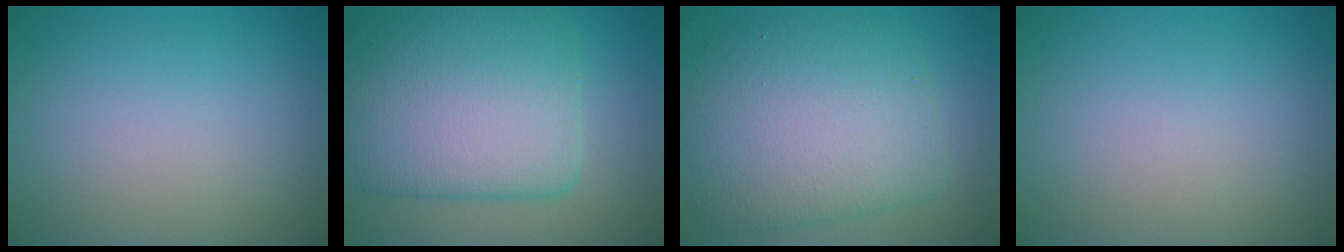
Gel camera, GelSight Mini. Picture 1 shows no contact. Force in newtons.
{"total": 10.3, "press": 10.3, "slide": 0.5}
{"total": 9.0, "press": 9.0, "slide": 0.0}
{"total": 0.0}